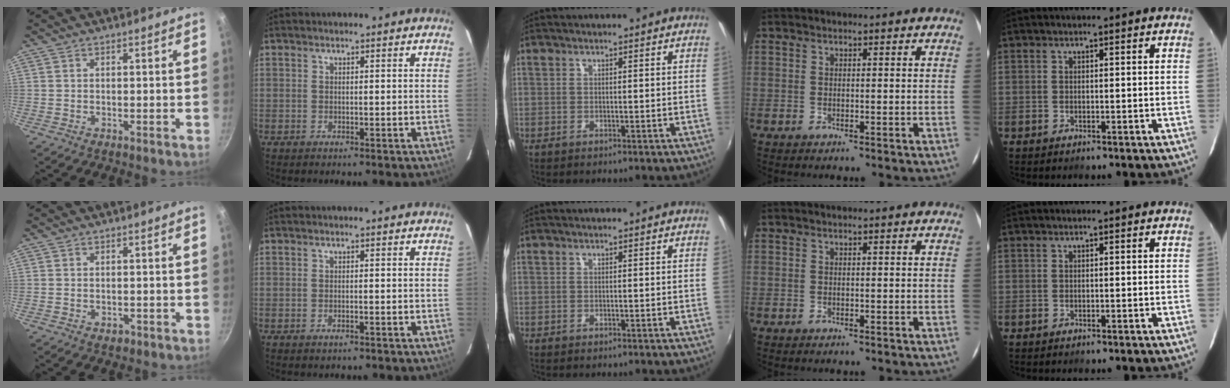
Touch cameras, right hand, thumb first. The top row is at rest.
{"thumb": {"total": 1.7, "force": [-0.8, 1.2, 1.0], "torque": [-0.015, 0.001, -0.008]}, "index": {"total": 0.7, "force": [-0.5, 0.3, 0.4], "torque": [-0.007, 0.003, -0.007]}}